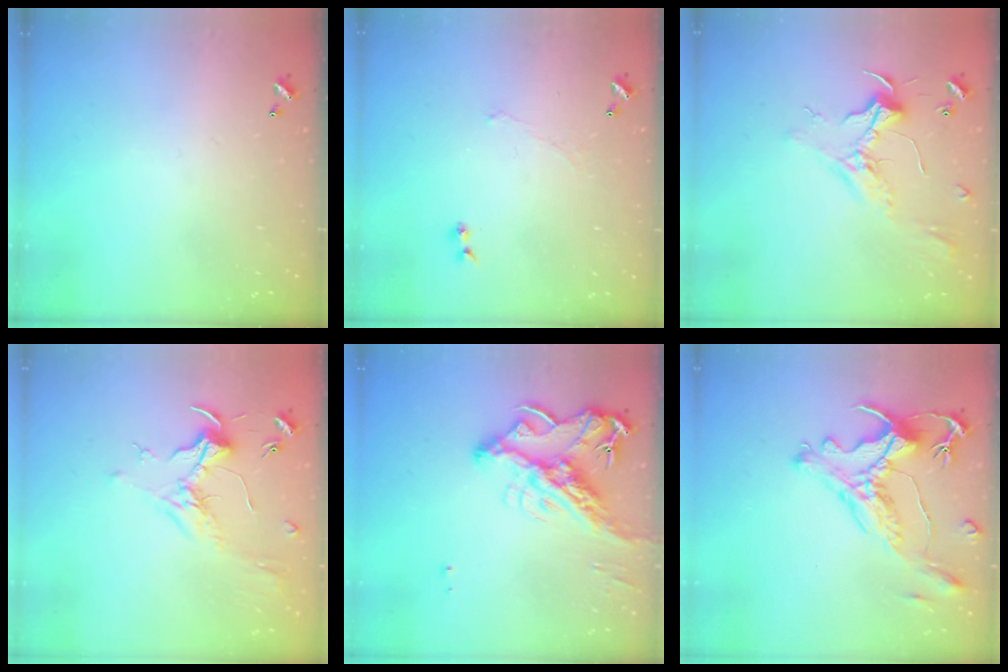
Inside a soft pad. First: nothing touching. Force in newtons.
{"total": 1.5, "press": 1.4, "slide": 0.6}
{"total": 2.4, "press": 2.3, "slide": 0.8}
{"total": 1.8, "press": 1.6, "slide": 0.9}
{"total": 16.1, "press": 16.0, "slide": 2.4}
{"total": 1.9, "press": 1.4, "slide": 1.2}